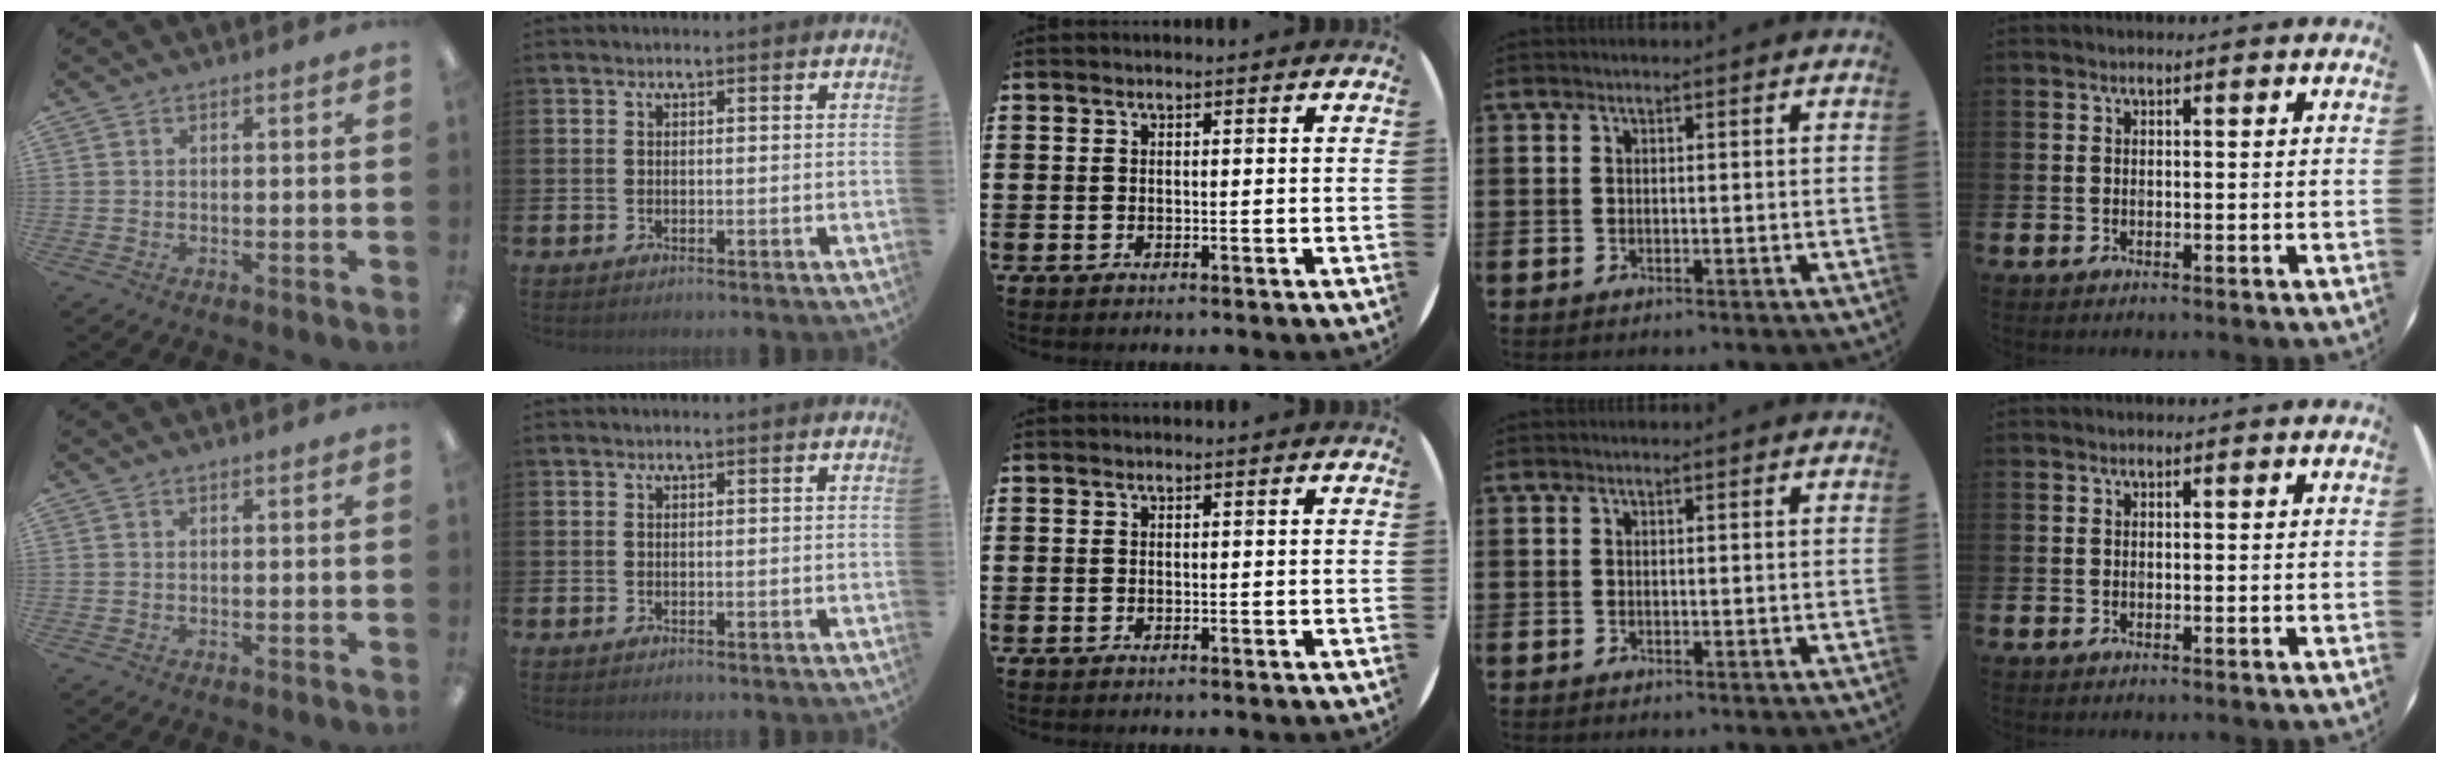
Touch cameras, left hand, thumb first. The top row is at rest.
{}